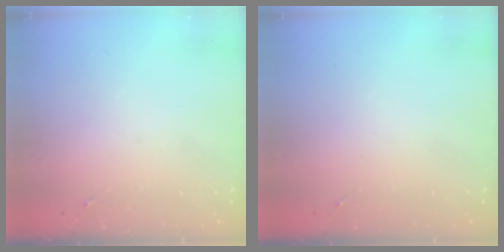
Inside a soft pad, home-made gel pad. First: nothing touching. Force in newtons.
{"total": 0.0}